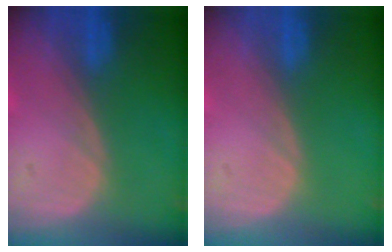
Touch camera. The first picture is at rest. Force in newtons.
{"total": 0.0}